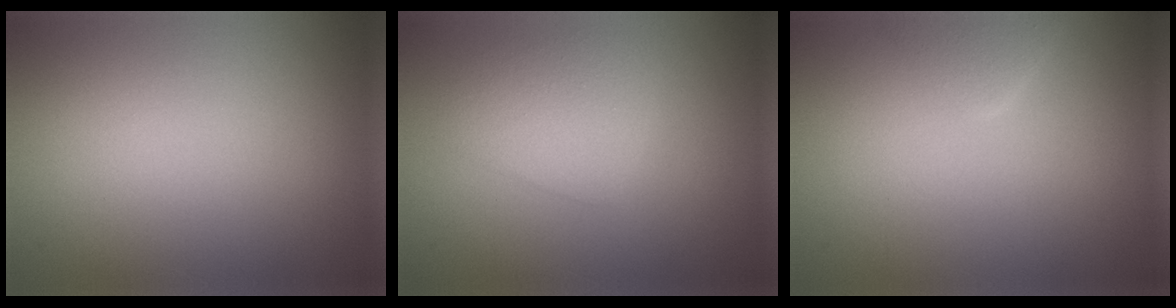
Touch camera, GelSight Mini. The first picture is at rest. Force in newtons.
{"total": 2.6, "press": 2.6, "slide": 0.1}
{"total": 1.6, "press": 1.6, "slide": 0.1}